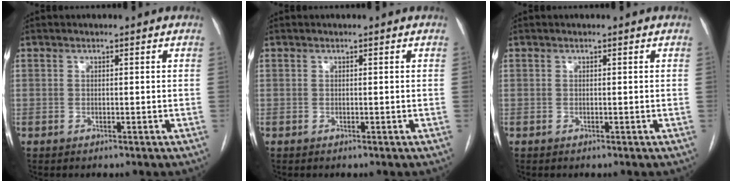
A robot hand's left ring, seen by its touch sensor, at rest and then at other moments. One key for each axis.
{"total": 0.0}
{"total": 0.0}